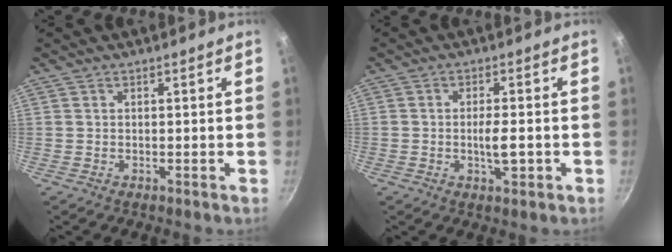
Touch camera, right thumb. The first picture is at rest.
{"total": 4.1, "force": [-0.9, 1.4, 3.7], "torque": [-0.062, 0.006, -0.015]}